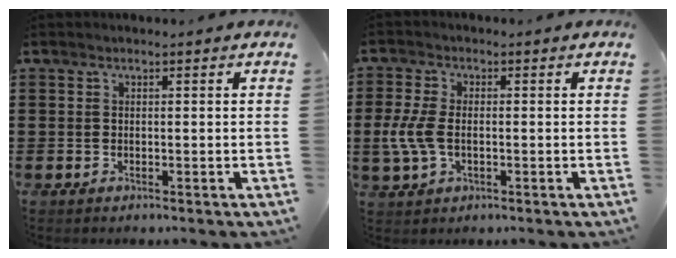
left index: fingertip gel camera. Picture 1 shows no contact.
{"total": 5.4, "force": [-0.7, 3.2, 4.3], "torque": [-0.114, -0.004, -0.020]}